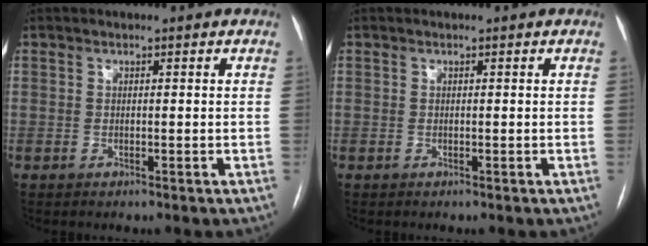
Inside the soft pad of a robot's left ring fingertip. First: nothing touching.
{"total": 0.0}